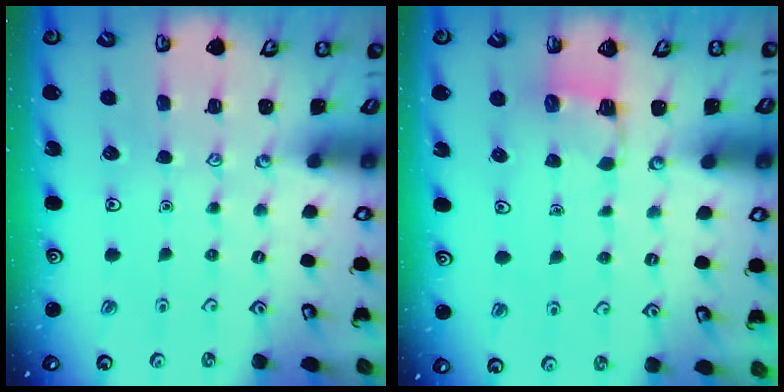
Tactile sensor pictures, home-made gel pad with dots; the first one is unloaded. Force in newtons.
{"total": 3.3, "press": 3.2, "slide": 0.6}